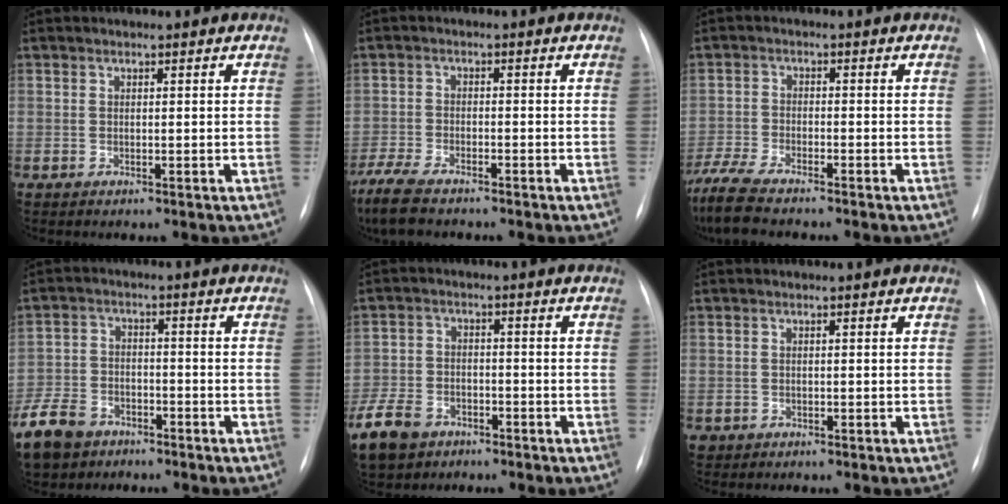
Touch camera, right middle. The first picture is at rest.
{"total": 9.1, "force": [-7.3, 2.7, 4.7], "torque": [-0.099, -0.020, -0.125]}
{"total": 9.9, "force": [-8.3, 1.9, 5.0], "torque": [-0.105, -0.018, -0.143]}
{"total": 10.9, "force": [-7.2, 7.1, 4.1], "torque": [-0.114, 0.000, -0.126]}
{"total": 10.1, "force": [-6.2, 6.7, 4.3], "torque": [-0.116, 0.000, -0.106]}
{"total": 1.0, "force": [-0.5, 0.9, 0.1], "torque": [-0.009, 0.003, -0.002]}